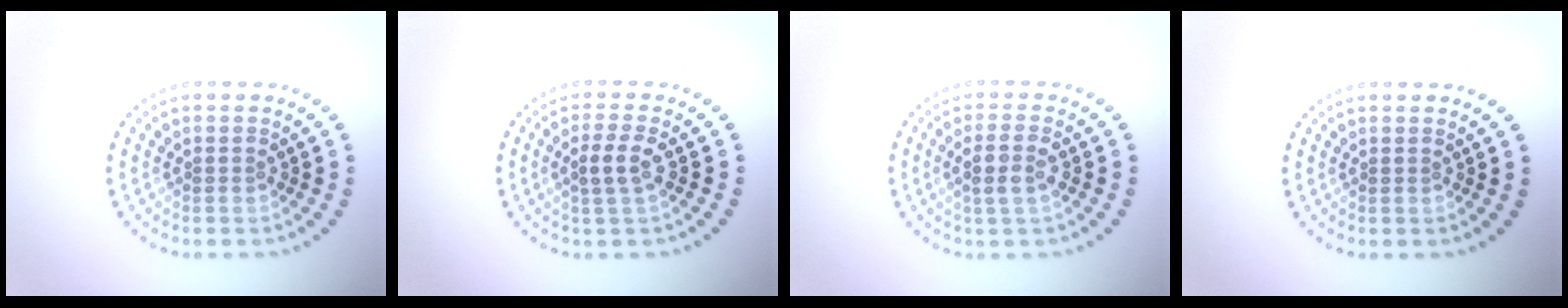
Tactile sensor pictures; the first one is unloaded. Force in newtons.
{"total": 2.3, "press": 2.2, "slide": 0.8}
{"total": 2.2, "press": 2.0, "slide": 0.8}
{"total": 0.0}